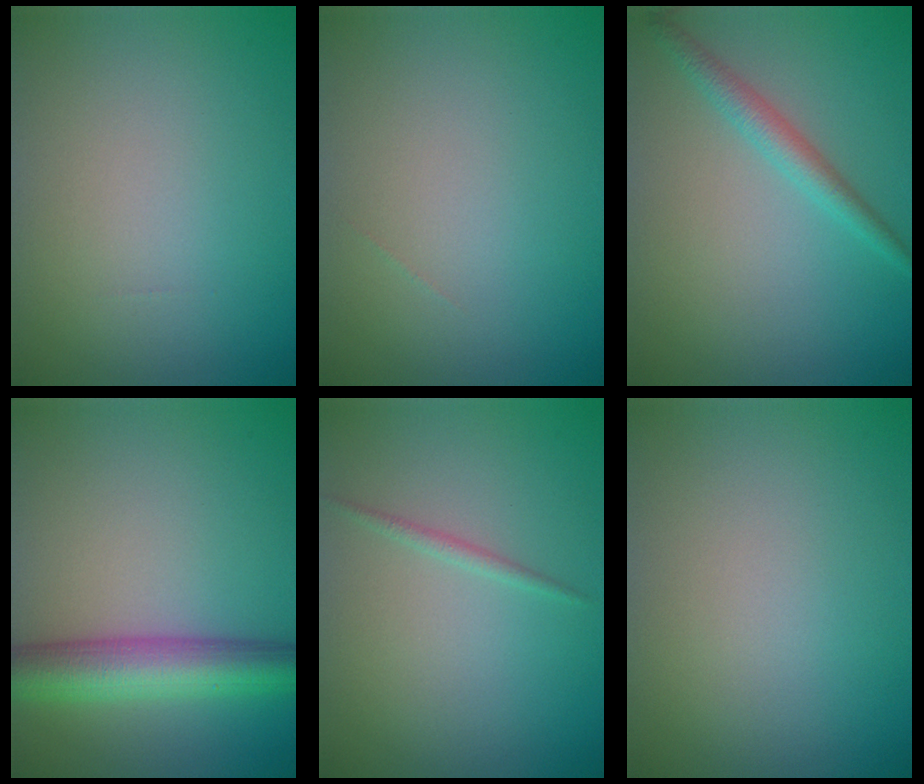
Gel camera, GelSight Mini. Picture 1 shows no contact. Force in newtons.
{"total": 0.0}
{"total": 2.2, "press": 2.2, "slide": 0.1}
{"total": 6.1, "press": 6.1, "slide": 0.1}
{"total": 0.8, "press": 0.8, "slide": 0.0}
{"total": 0.0}